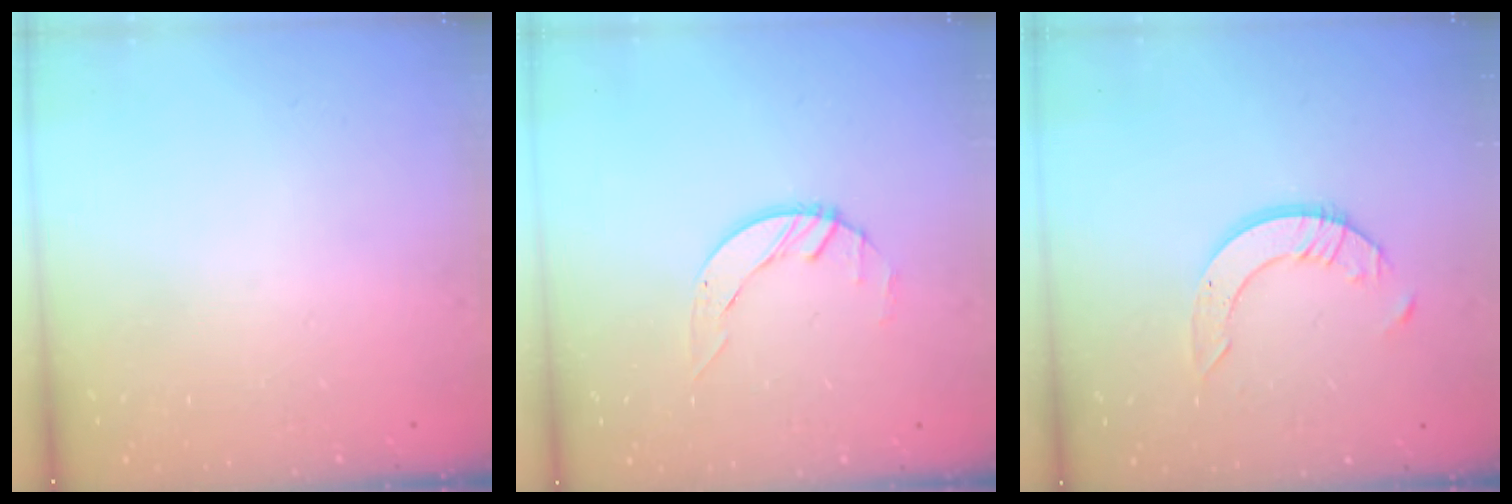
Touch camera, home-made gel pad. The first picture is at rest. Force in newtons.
{"total": 2.9, "press": 2.8, "slide": 0.3}
{"total": 6.1, "press": 6.1, "slide": 0.6}